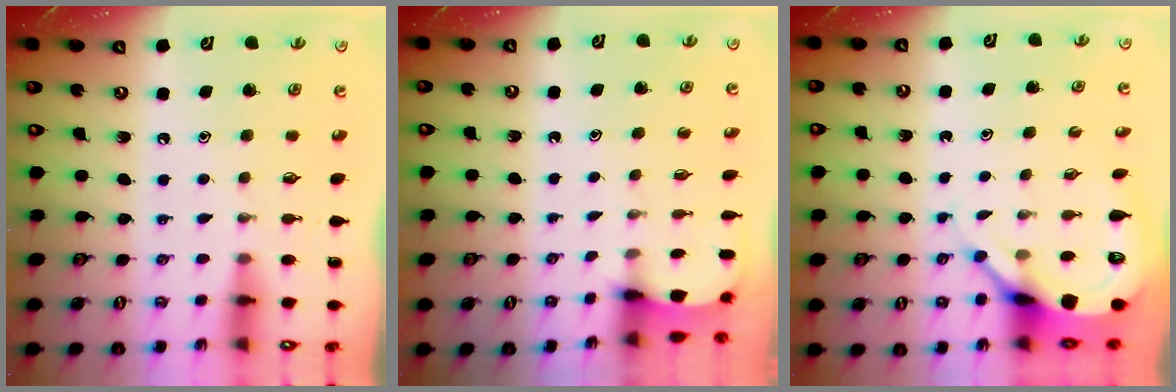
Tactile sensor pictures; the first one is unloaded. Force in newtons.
{"total": 2.6, "press": 2.6, "slide": 0.3}
{"total": 7.3, "press": 7.3, "slide": 0.9}